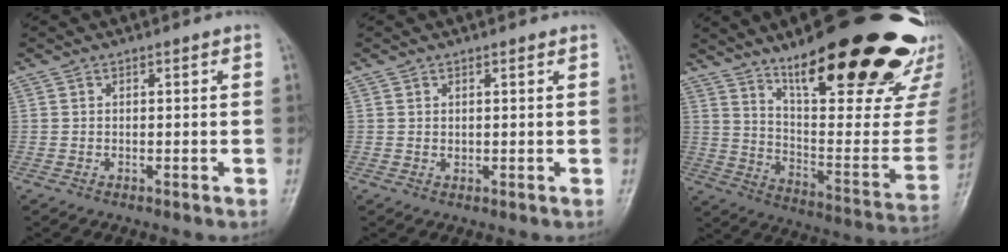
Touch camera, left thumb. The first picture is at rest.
{"total": 1.1, "force": [0.7, 0.6, 0.6], "torque": [-0.003, -0.004, 0.009]}
{"total": 34.6, "force": [21.9, 9.2, 25.1], "torque": [-0.281, -0.083, 0.331]}